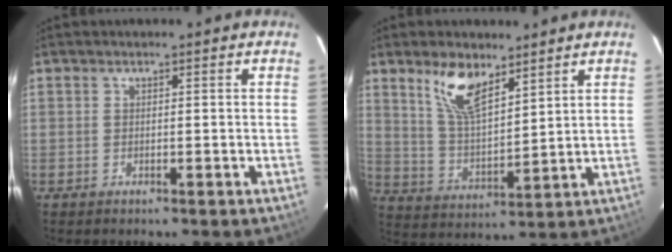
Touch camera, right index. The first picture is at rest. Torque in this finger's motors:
{"motor_torque": [1.00, 0.90, 0.38, 0.13]}